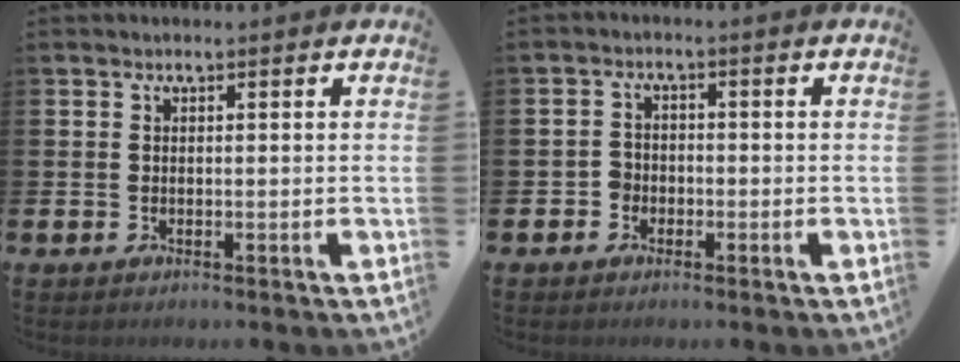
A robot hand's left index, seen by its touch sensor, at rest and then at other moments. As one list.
[{"total": 2.2, "force": [-1.3, 1.7, 0.2], "torque": [-0.012, 0.008, -0.030]}]